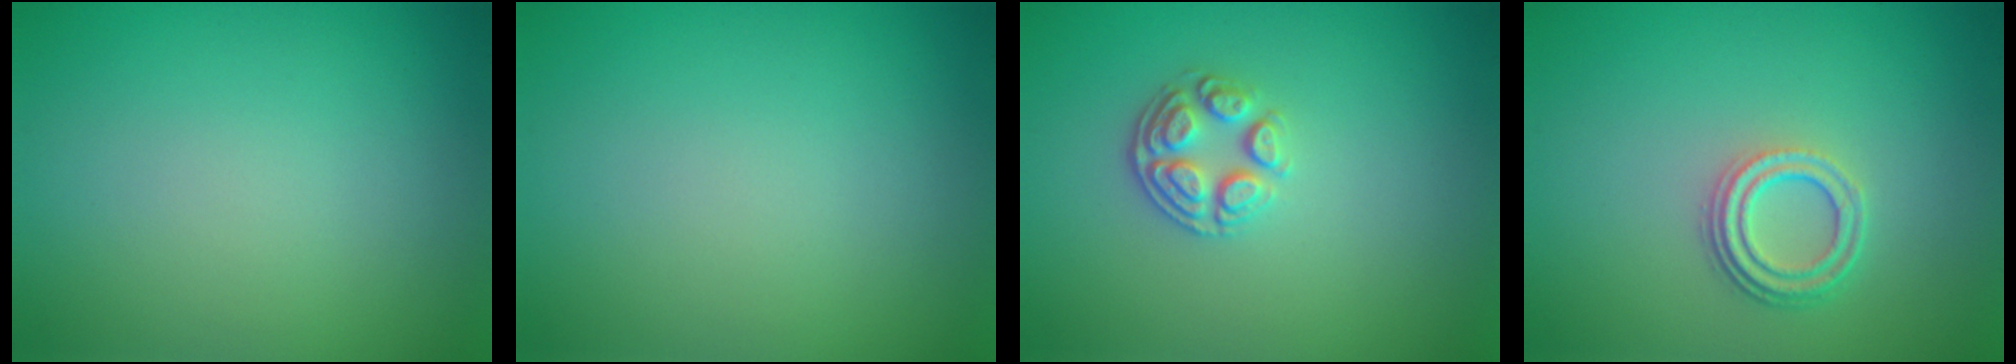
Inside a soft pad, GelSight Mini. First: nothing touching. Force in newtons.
{"total": 0.0}
{"total": 2.8, "press": 2.6, "slide": 1.2}
{"total": 3.3, "press": 2.4, "slide": 2.3}